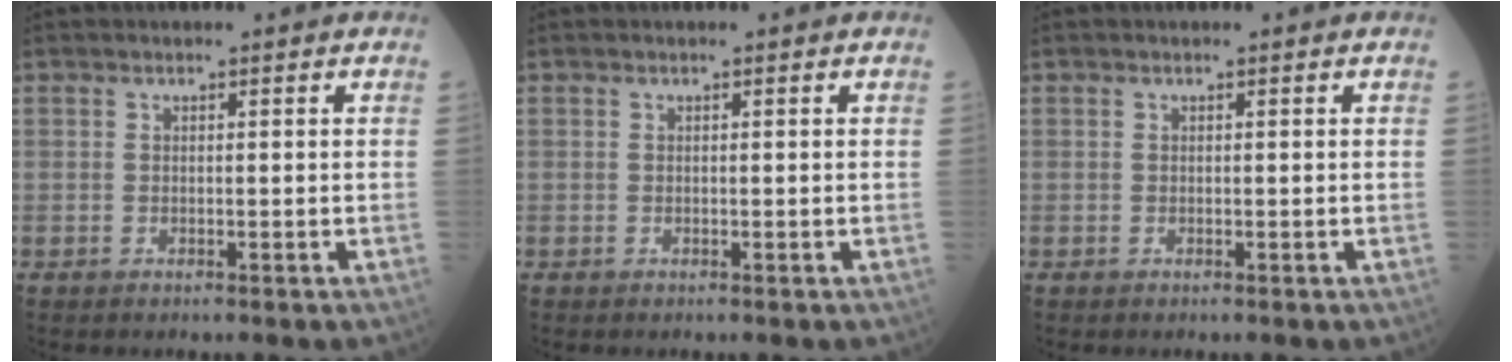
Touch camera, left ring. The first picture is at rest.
{"total": 0.0}
{"total": 0.0}